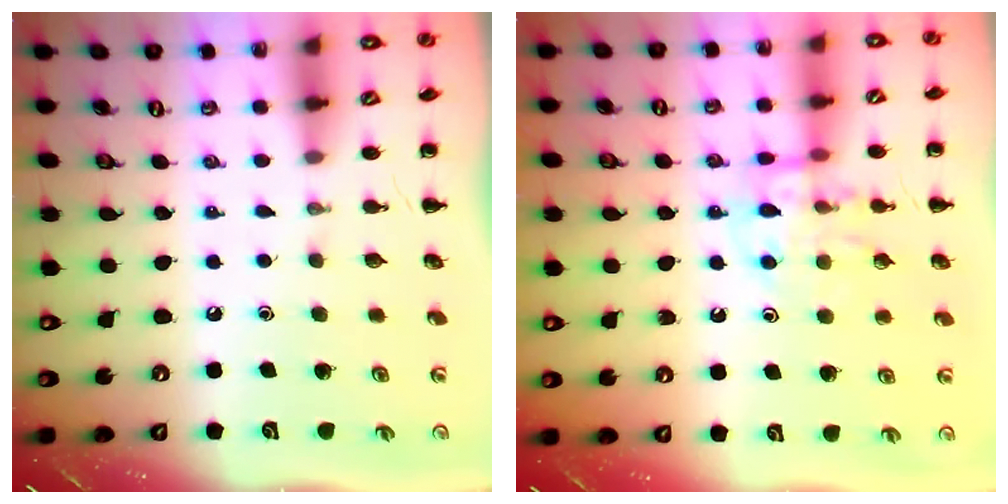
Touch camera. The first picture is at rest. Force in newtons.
{"total": 11.1, "press": 11.0, "slide": 1.3}